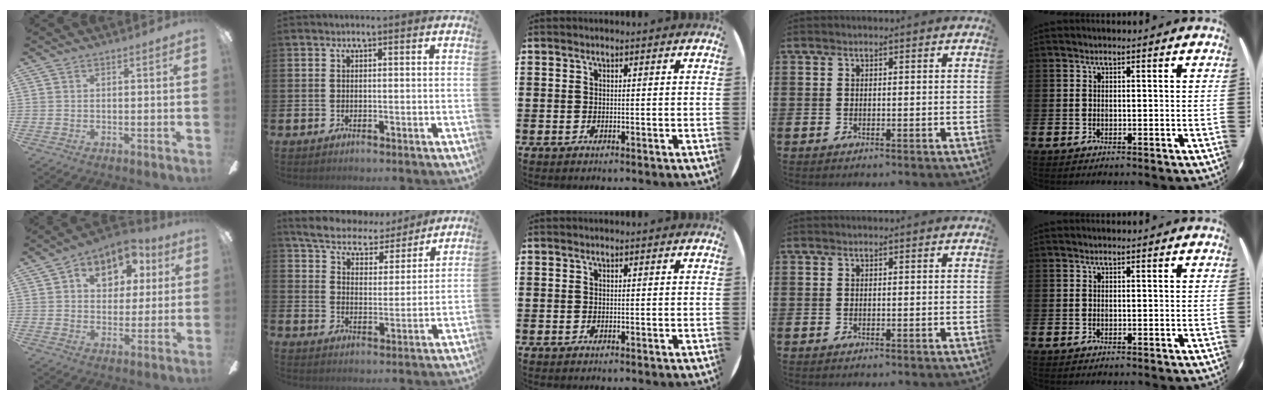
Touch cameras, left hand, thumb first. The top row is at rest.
{"thumb": {"total": 11.6, "force": [5.3, 8.0, 6.5], "torque": [-0.083, -0.016, 0.091]}, "index": {"total": 6.9, "force": [6.5, 1.7, 1.4], "torque": [-0.054, -0.047, 0.112]}}